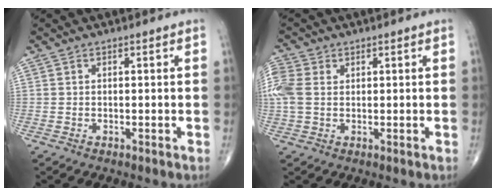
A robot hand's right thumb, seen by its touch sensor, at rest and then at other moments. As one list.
[{"total": 6.1, "force": [1.1, 4.3, 4.2], "torque": [-0.122, 0.013, 0.023]}]